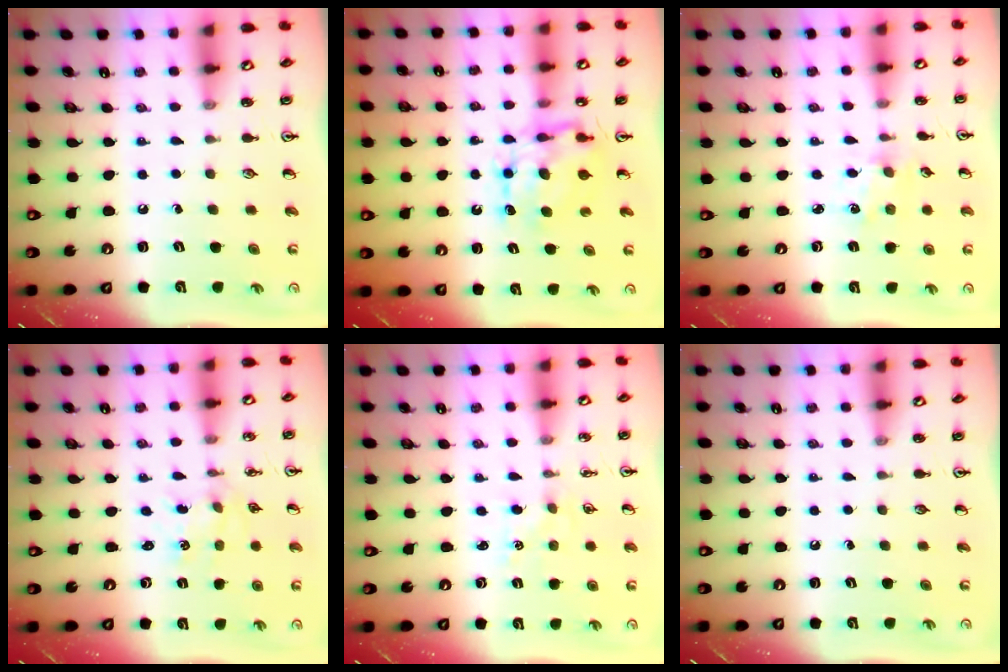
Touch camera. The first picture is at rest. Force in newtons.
{"total": 7.6, "press": 7.6, "slide": 0.2}
{"total": 1.2, "press": 1.2, "slide": 0.3}
{"total": 0.9, "press": 0.8, "slide": 0.1}
{"total": 1.0, "press": 0.9, "slide": 0.2}
{"total": 0.0}